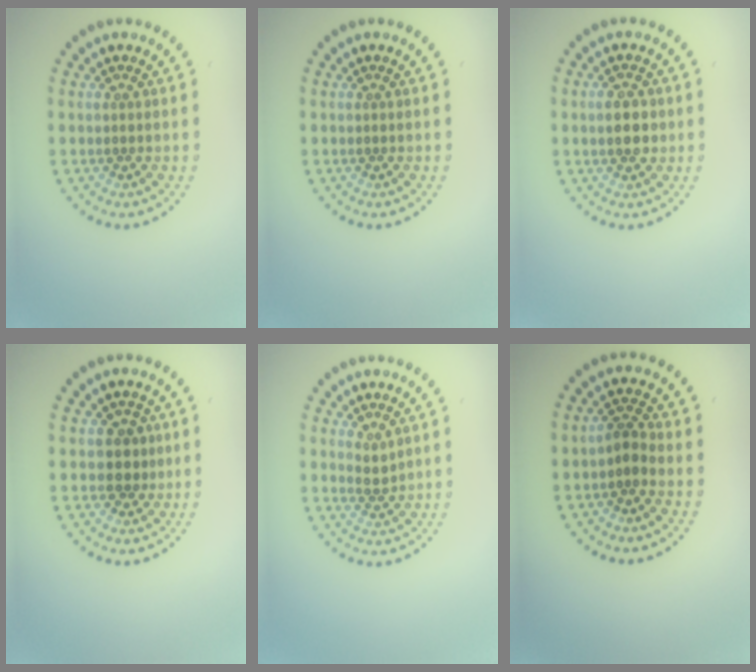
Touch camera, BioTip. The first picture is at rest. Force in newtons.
{"total": 0.0}
{"total": 2.9, "press": 2.9, "slide": 0.1}
{"total": 1.9, "press": 1.5, "slide": 1.1}
{"total": 1.1, "press": 0.8, "slide": 0.7}
{"total": 1.5, "press": 1.3, "slide": 0.9}